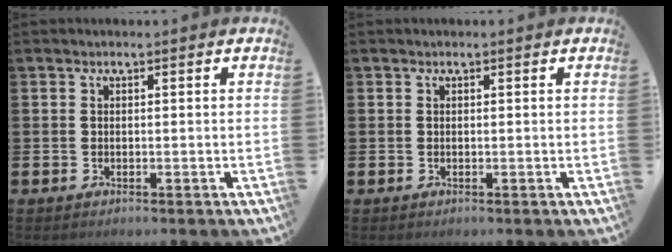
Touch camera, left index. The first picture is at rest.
{"total": 0.0}